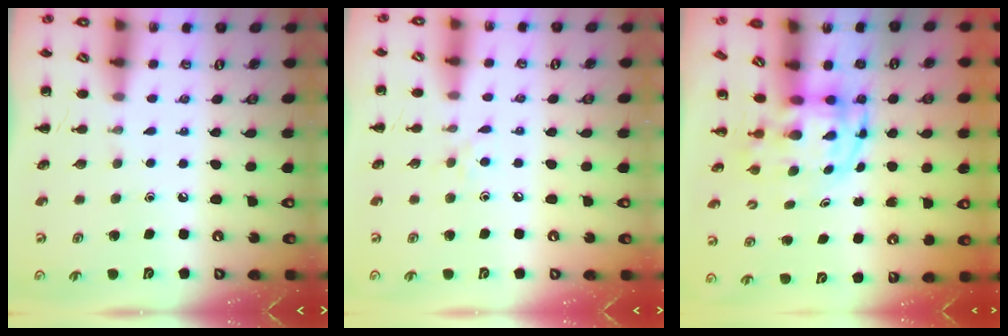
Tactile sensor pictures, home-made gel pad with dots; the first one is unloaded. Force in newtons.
{"total": 4.5, "press": 4.1, "slide": 1.8}
{"total": 3.8, "press": 3.7, "slide": 0.7}